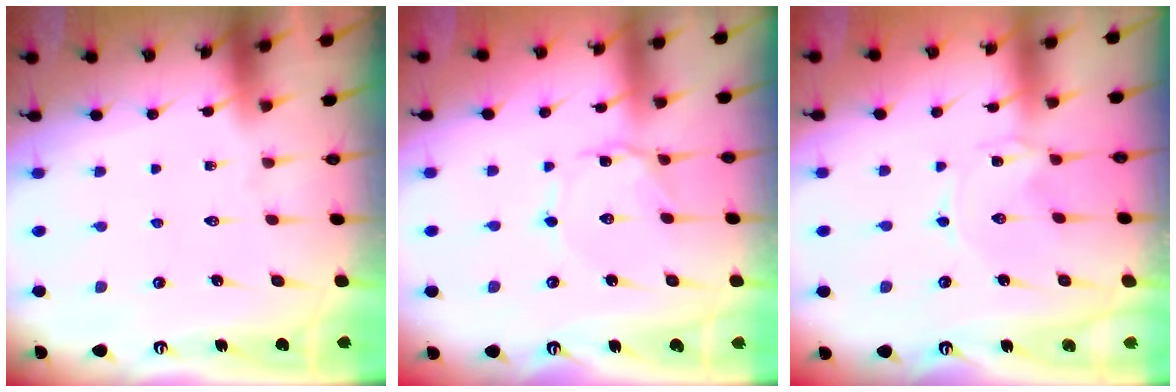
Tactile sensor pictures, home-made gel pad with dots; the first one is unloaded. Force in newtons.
{"total": 1.4, "press": 1.3, "slide": 0.2}
{"total": 0.0}